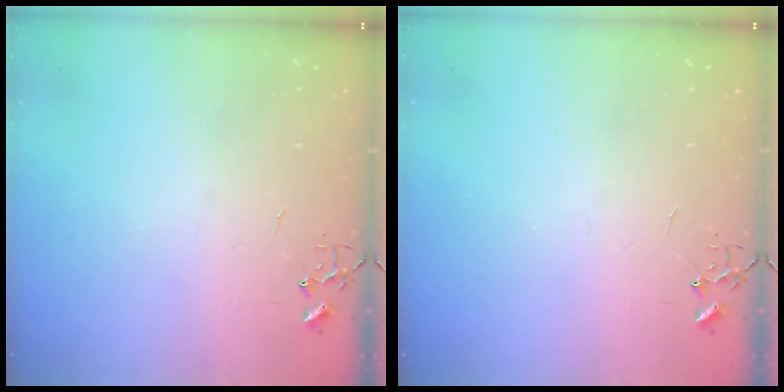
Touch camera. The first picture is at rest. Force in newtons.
{"total": 0.0}